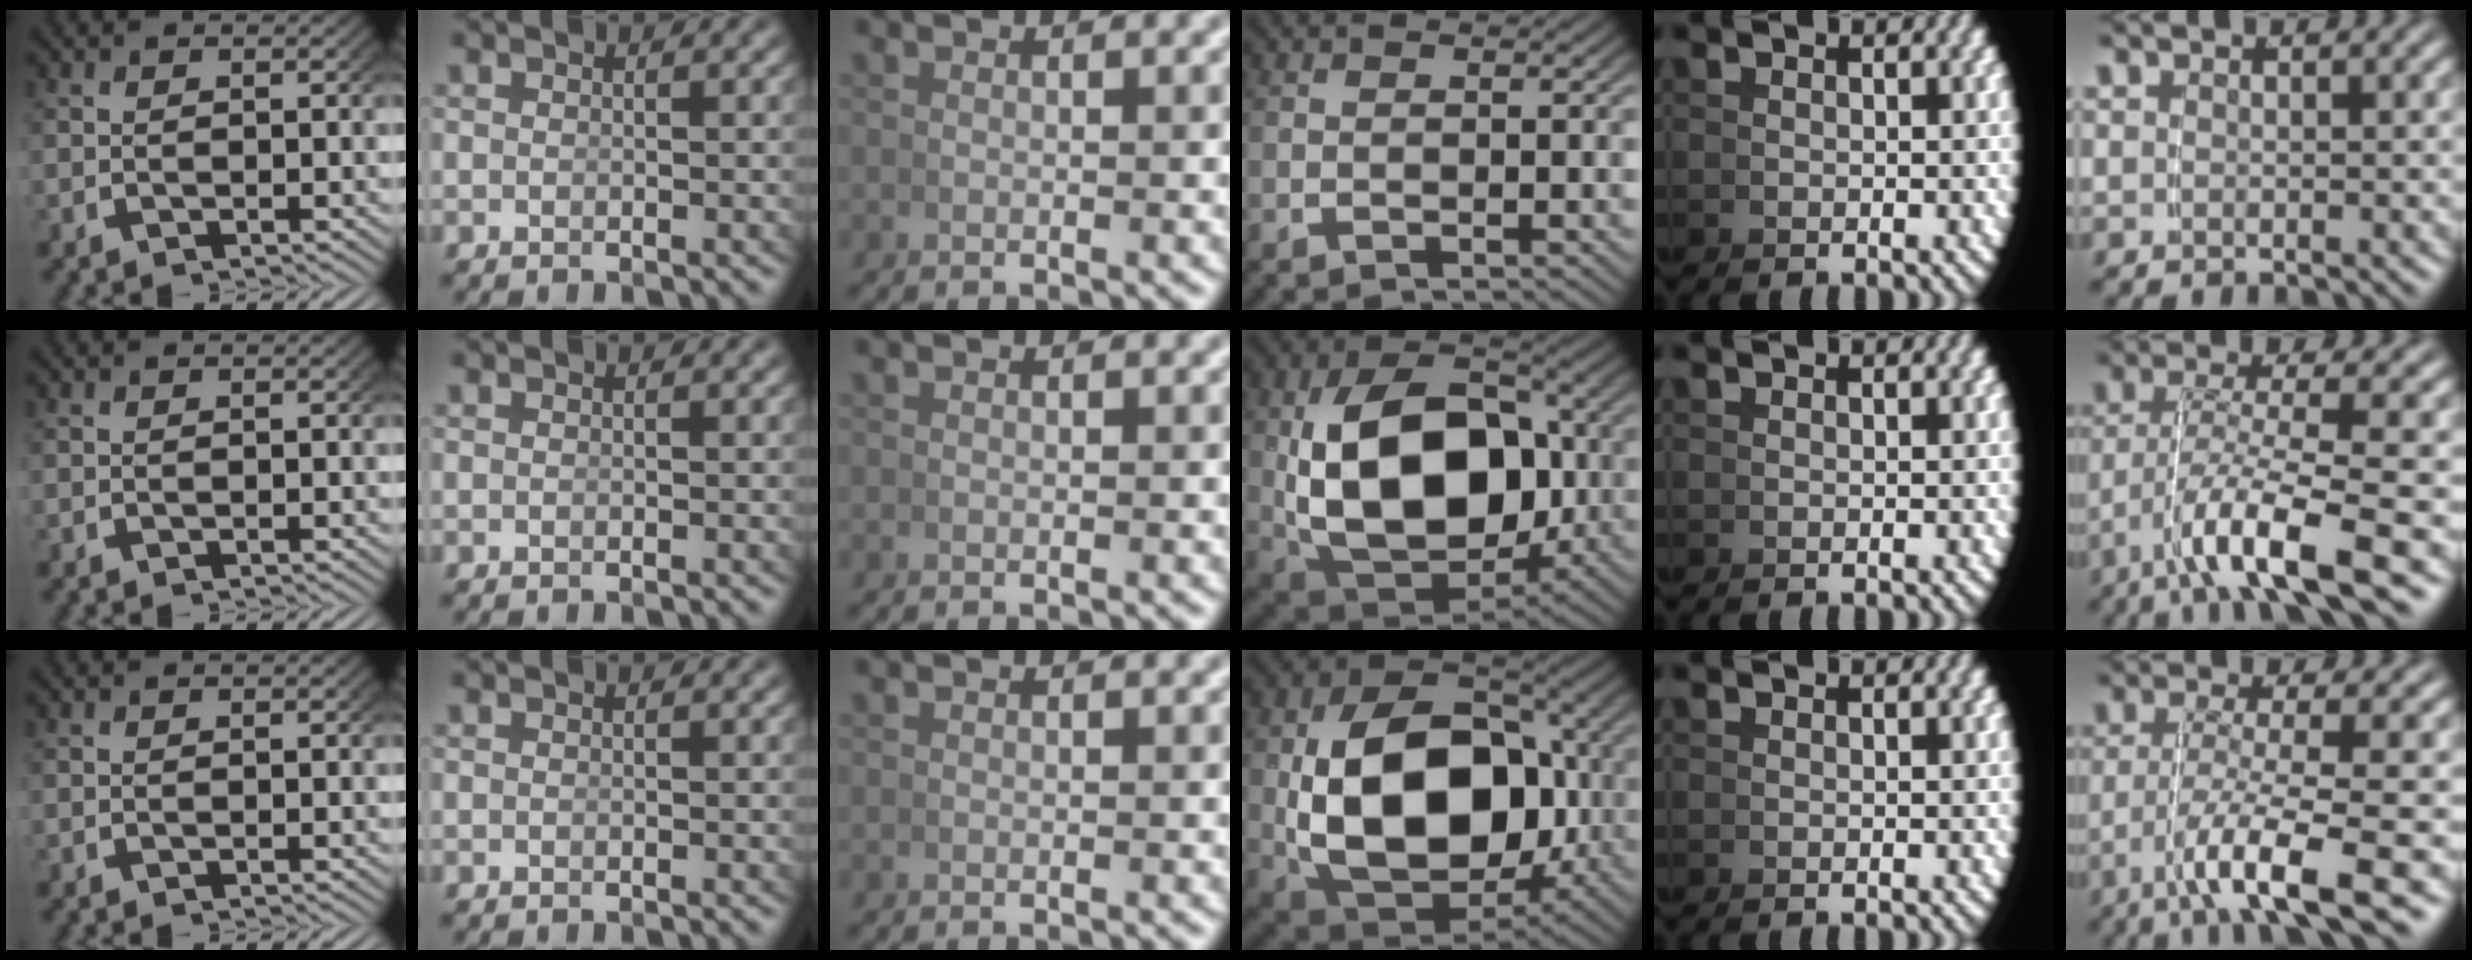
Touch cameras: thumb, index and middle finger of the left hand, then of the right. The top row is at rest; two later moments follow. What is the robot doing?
{"motion": "lift_and_place", "object": "bowl"}